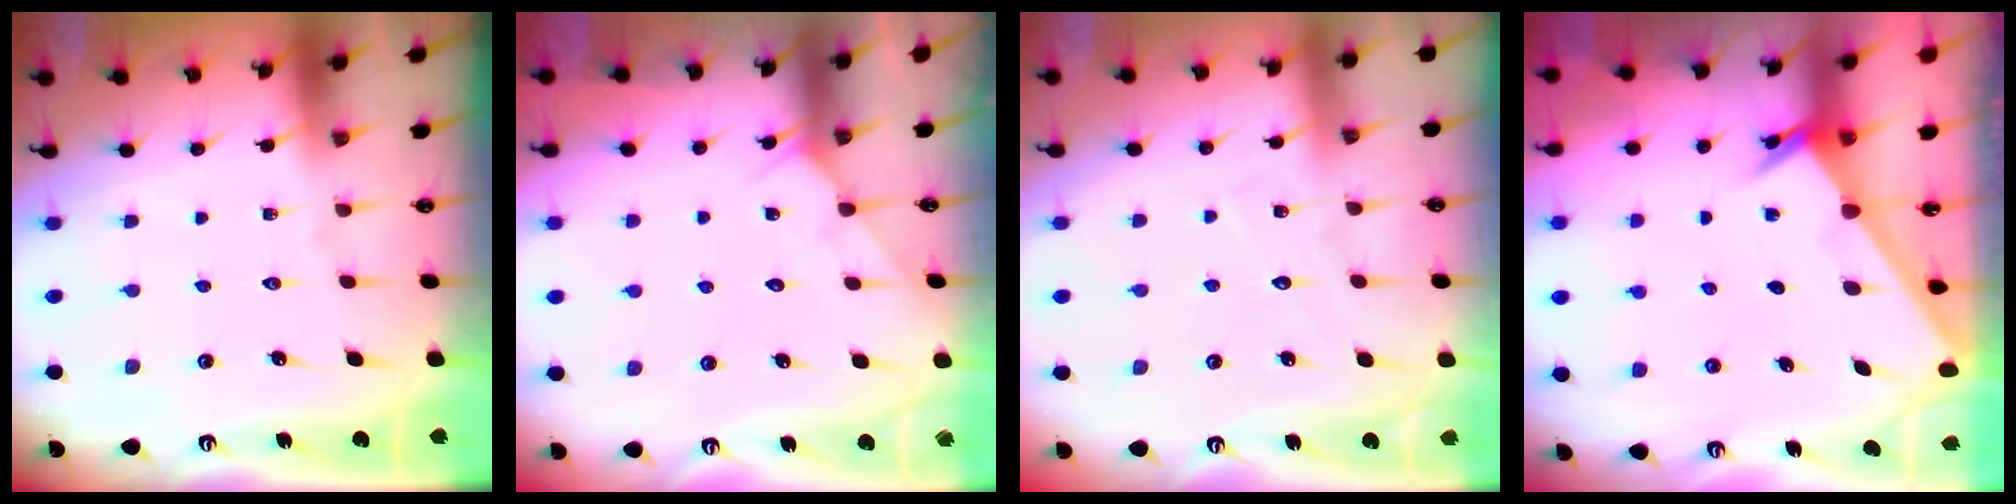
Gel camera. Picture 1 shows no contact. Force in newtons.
{"total": 4.7, "press": 4.7, "slide": 0.6}
{"total": 3.5, "press": 3.5, "slide": 0.4}
{"total": 2.3, "press": 2.3, "slide": 0.2}